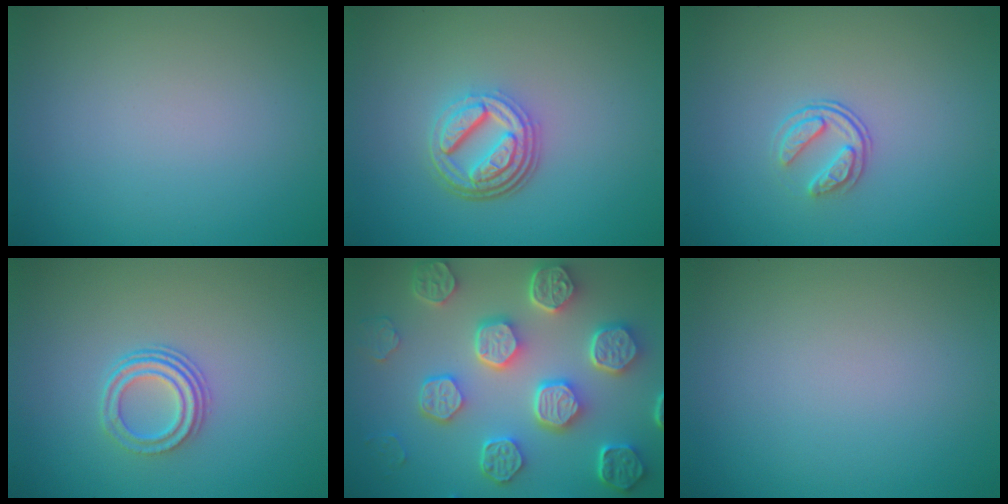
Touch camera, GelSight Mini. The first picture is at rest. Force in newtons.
{"total": 4.7, "press": 3.5, "slide": 3.1}
{"total": 1.9, "press": 1.3, "slide": 1.4}
{"total": 2.9, "press": 2.1, "slide": 2.0}
{"total": 8.8, "press": 6.7, "slide": 5.6}
{"total": 0.0}